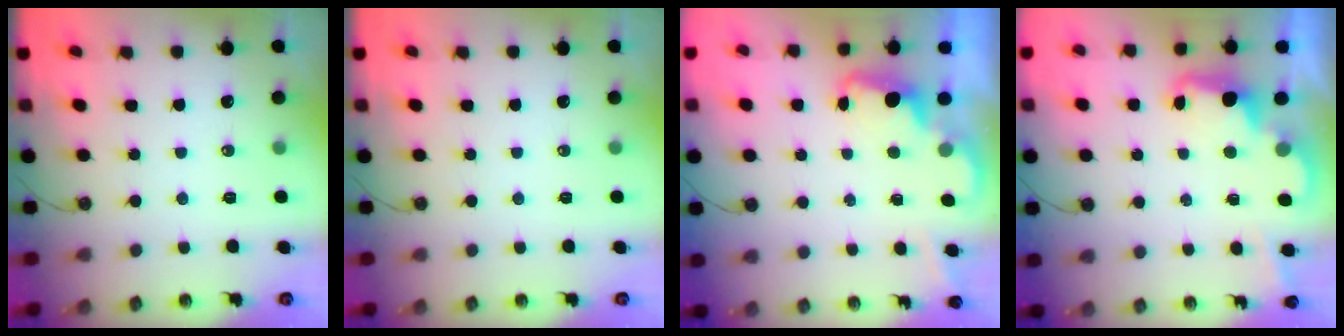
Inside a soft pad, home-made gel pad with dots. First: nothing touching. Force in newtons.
{"total": 0.0}
{"total": 2.0, "press": 1.9, "slide": 0.6}
{"total": 2.6, "press": 2.5, "slide": 0.6}